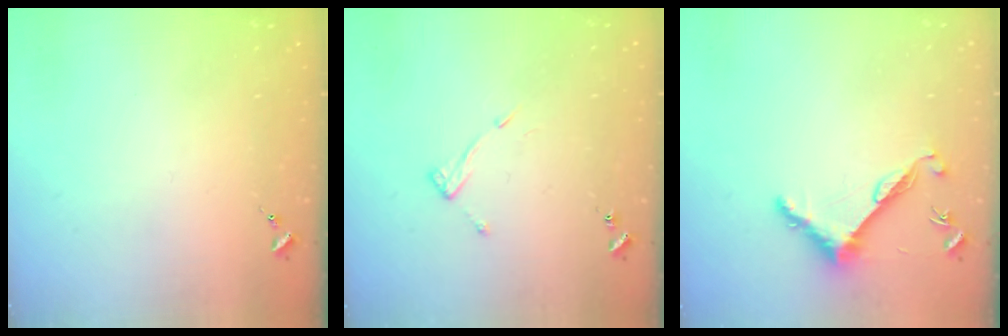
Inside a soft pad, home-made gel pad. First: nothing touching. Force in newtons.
{"total": 7.5, "press": 7.5, "slide": 0.5}
{"total": 7.5, "press": 7.5, "slide": 0.5}